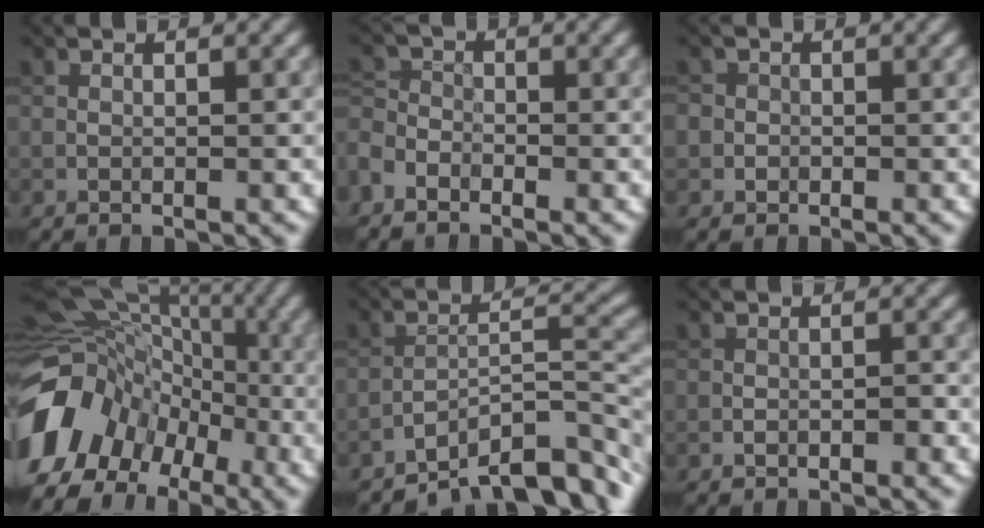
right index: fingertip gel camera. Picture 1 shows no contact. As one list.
[{"total": 3.0, "force": [-2.4, 1.5, 1.0], "torque": [-0.025, -0.005, -0.057]}, {"total": 1.7, "force": [-0.2, 1.7, 0.3], "torque": [0.011, 0.008, -0.017]}, {"total": 14.0, "force": [-5.1, 10.8, 7.3], "torque": [-0.163, 0.004, -0.099]}, {"total": 8.3, "force": [-6.5, 2.4, 4.5], "torque": [-0.052, 0.003, -0.115]}, {"total": 0.8, "force": [-0.5, 0.4, 0.4], "torque": [-0.004, 0.002, -0.006]}]